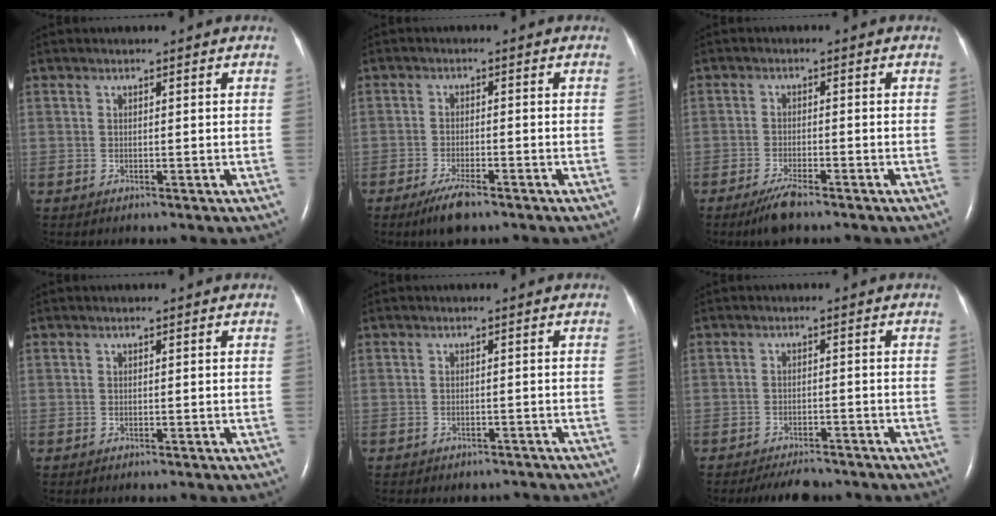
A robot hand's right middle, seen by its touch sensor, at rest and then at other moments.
{"total": 4.6, "force": [-3.3, 0.8, 3.1], "torque": [-0.071, -0.009, -0.057]}
{"total": 3.8, "force": [-2.9, 0.5, 2.4], "torque": [-0.059, -0.008, -0.055]}
{"total": 0.0}
{"total": 3.5, "force": [-3.0, 1.5, 0.6], "torque": [-0.010, 0.002, -0.036]}
{"total": 5.0, "force": [-4.5, 1.5, 1.6], "torque": [-0.024, -0.008, -0.068]}